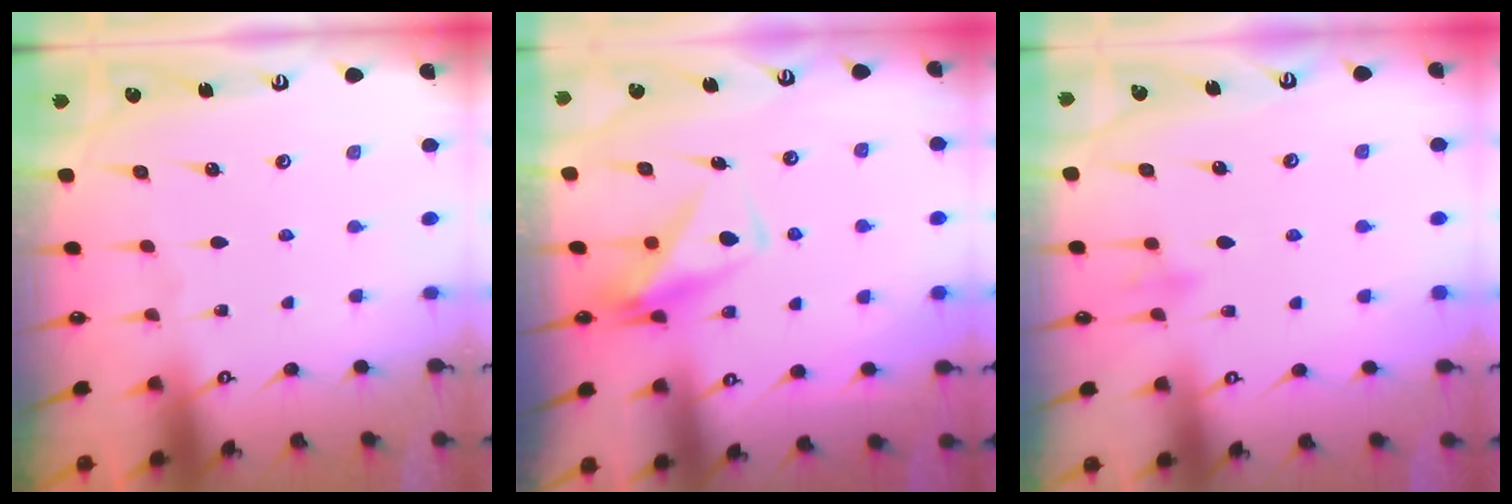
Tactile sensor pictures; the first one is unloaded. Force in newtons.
{"total": 8.5, "press": 8.4, "slide": 0.8}
{"total": 7.9, "press": 7.9, "slide": 0.6}